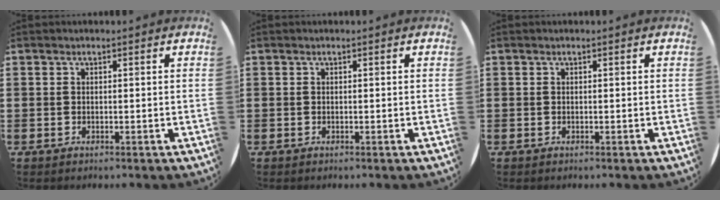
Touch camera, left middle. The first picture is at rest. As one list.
[{"total": 0.0}, {"total": 0.0}]